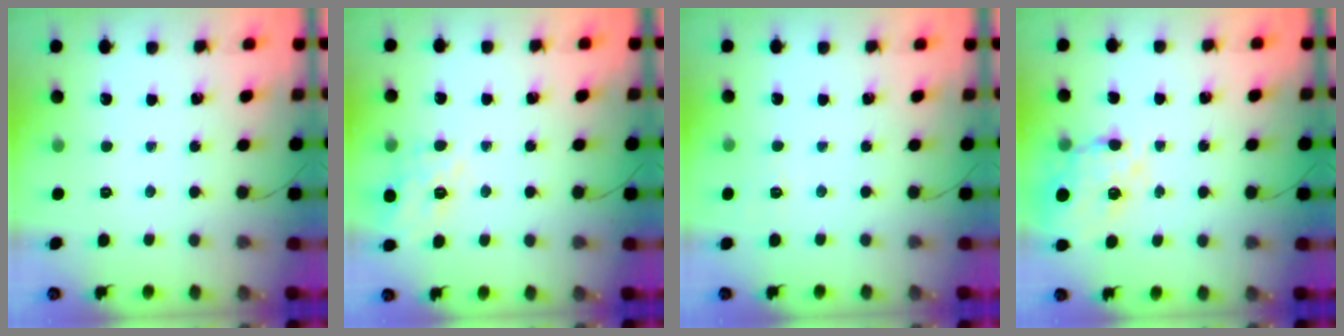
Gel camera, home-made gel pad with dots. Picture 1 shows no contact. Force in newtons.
{"total": 5.6, "press": 5.5, "slide": 0.8}
{"total": 2.7, "press": 2.1, "slide": 1.7}
{"total": 14.3, "press": 14.0, "slide": 2.9}